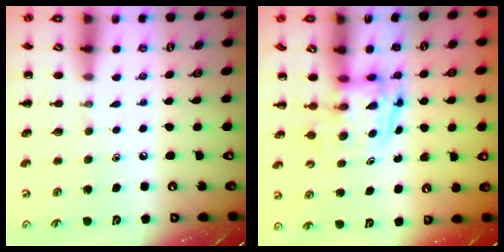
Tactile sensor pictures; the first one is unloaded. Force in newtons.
{"total": 4.0, "press": 3.9, "slide": 0.4}